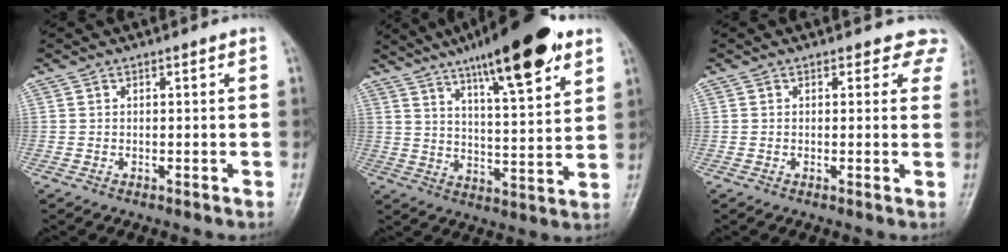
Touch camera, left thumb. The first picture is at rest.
{"total": 19.5, "force": [11.8, 4.6, 14.8], "torque": [-0.206, -0.043, 0.186]}
{"total": 4.2, "force": [3.4, 2.5, 0.4], "torque": [0.038, -0.010, 0.010]}